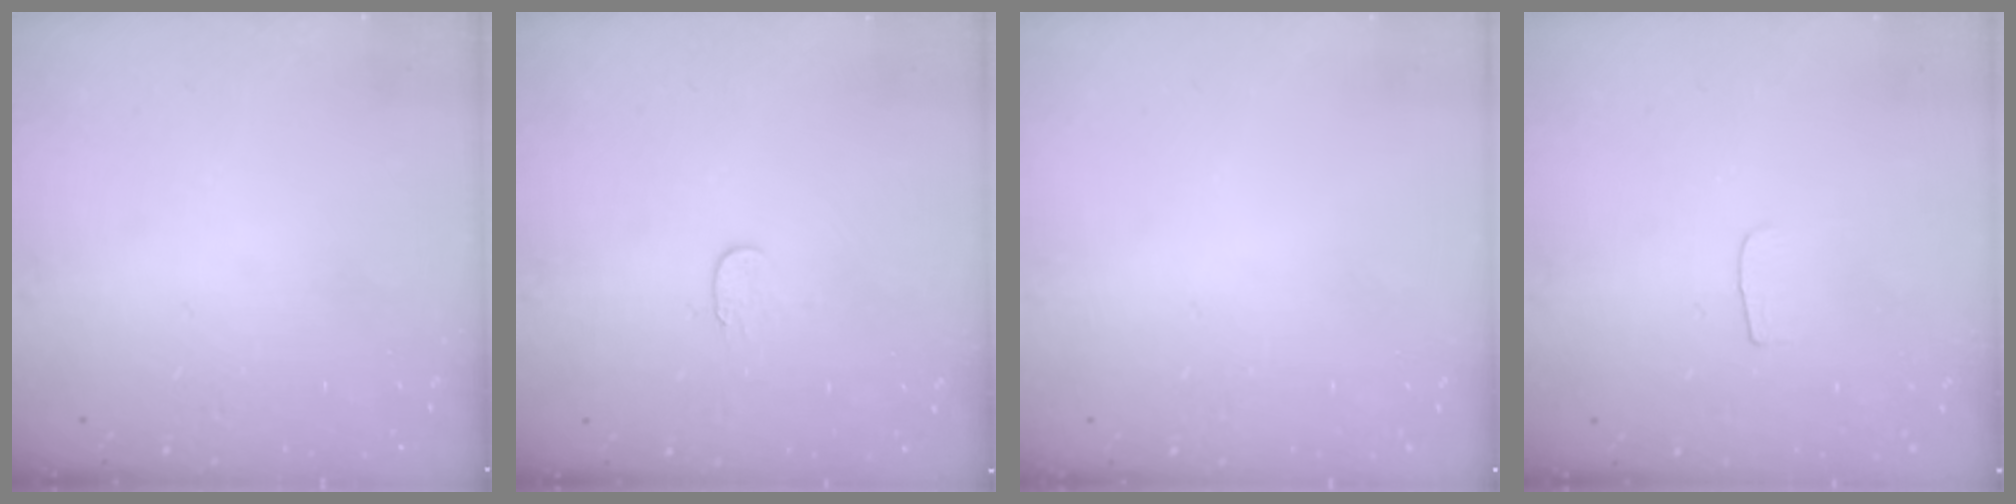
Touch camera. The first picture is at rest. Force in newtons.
{"total": 4.0, "press": 3.9, "slide": 0.5}
{"total": 0.0}
{"total": 3.0, "press": 3.0, "slide": 0.3}